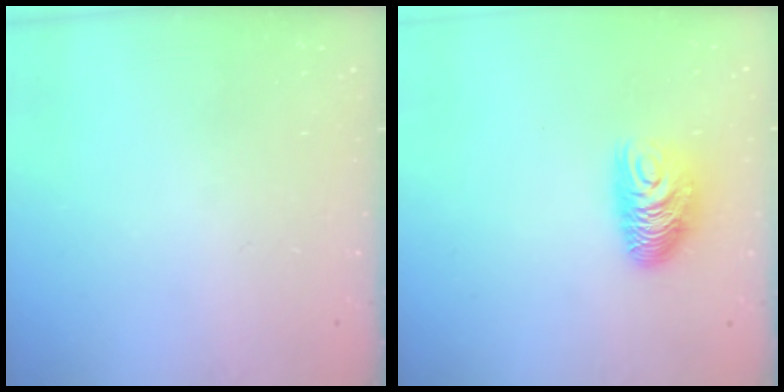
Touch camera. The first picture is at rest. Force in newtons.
{"total": 9.5, "press": 9.5, "slide": 0.3}